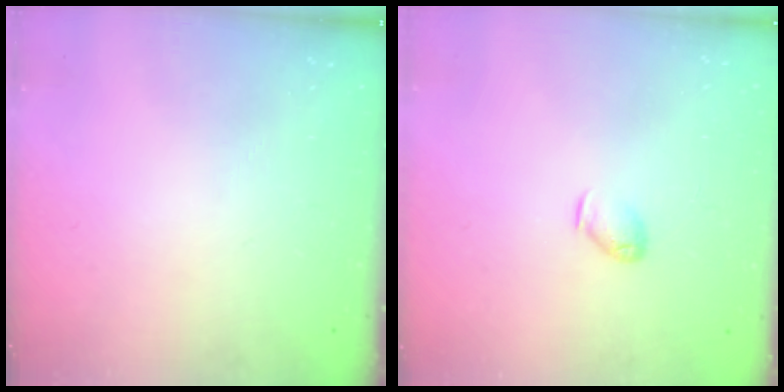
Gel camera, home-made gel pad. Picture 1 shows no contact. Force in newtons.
{"total": 3.9, "press": 3.8, "slide": 0.7}